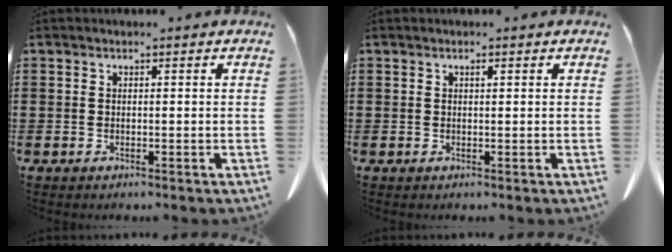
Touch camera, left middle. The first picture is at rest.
{"total": 0.6, "force": [0.3, 0.1, 0.4], "torque": [-0.010, -0.001, 0.006]}